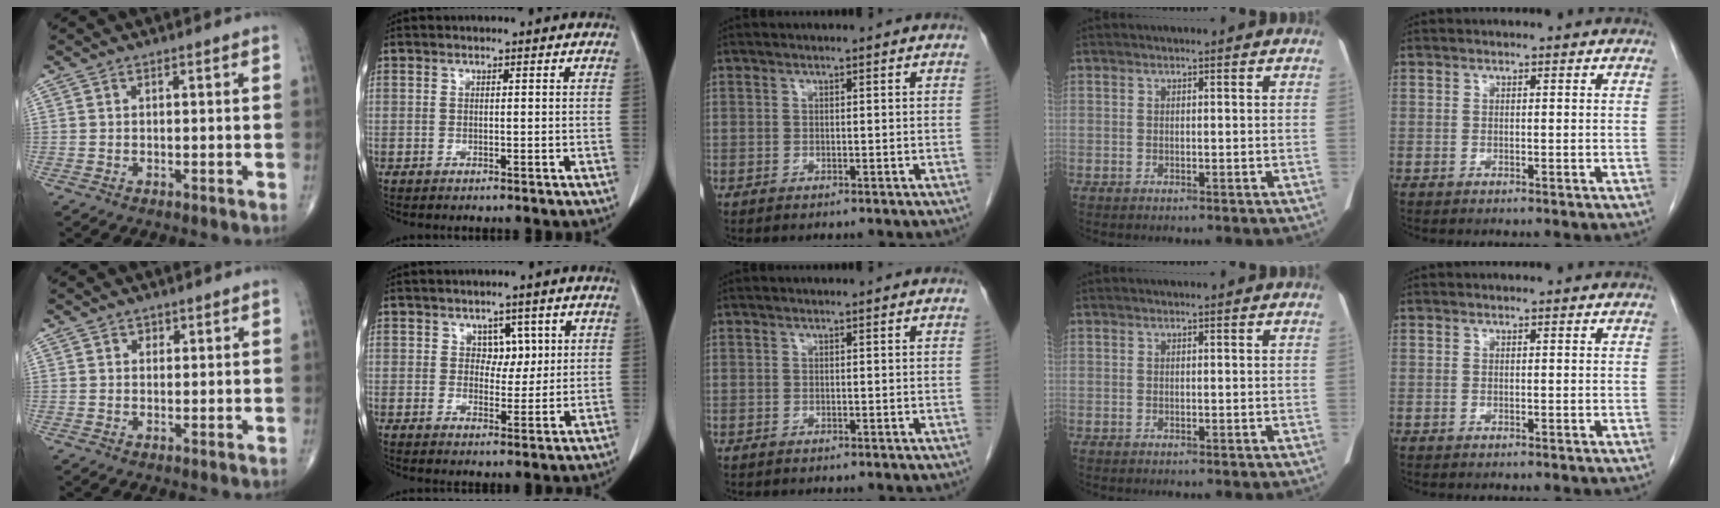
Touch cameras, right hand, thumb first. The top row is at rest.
{"thumb": {"total": 1.3, "force": [0.7, 1.1, 0.4], "torque": [0.008, -0.003, 0.006]}, "index": {"total": 3.7, "force": [1.2, 2.5, 2.3], "torque": [-0.023, 0.004, 0.020]}}